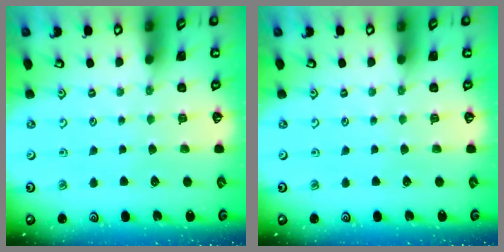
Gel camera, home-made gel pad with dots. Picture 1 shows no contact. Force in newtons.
{"total": 0.0}